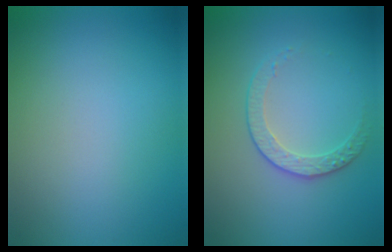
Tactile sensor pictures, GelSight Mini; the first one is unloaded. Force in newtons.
{"total": 2.2, "press": 1.7, "slide": 1.4}